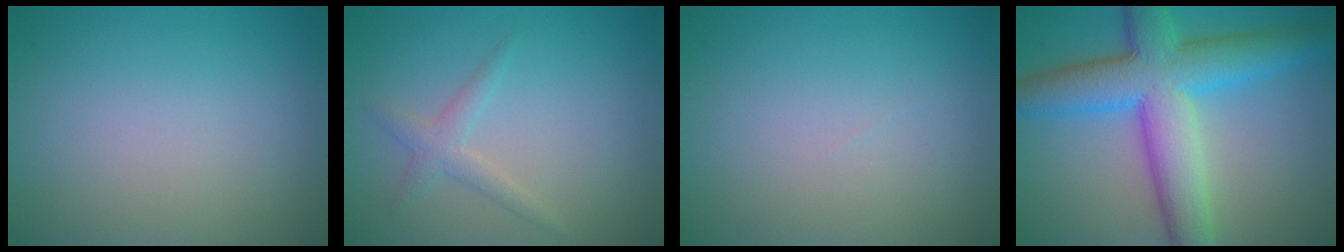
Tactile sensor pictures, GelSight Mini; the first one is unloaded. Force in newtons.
{"total": 1.7, "press": 1.7, "slide": 0.1}
{"total": 0.0}
{"total": 9.6, "press": 9.6, "slide": 0.3}